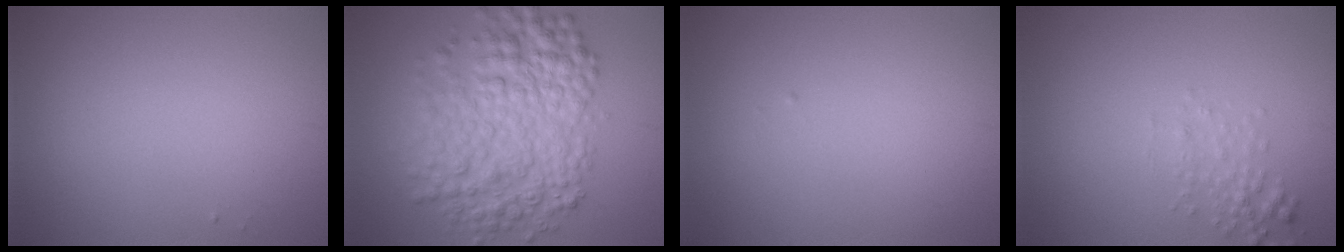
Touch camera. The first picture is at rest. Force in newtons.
{"total": 8.1, "press": 8.1, "slide": 0.1}
{"total": 0.0}
{"total": 1.6, "press": 1.6, "slide": 0.1}